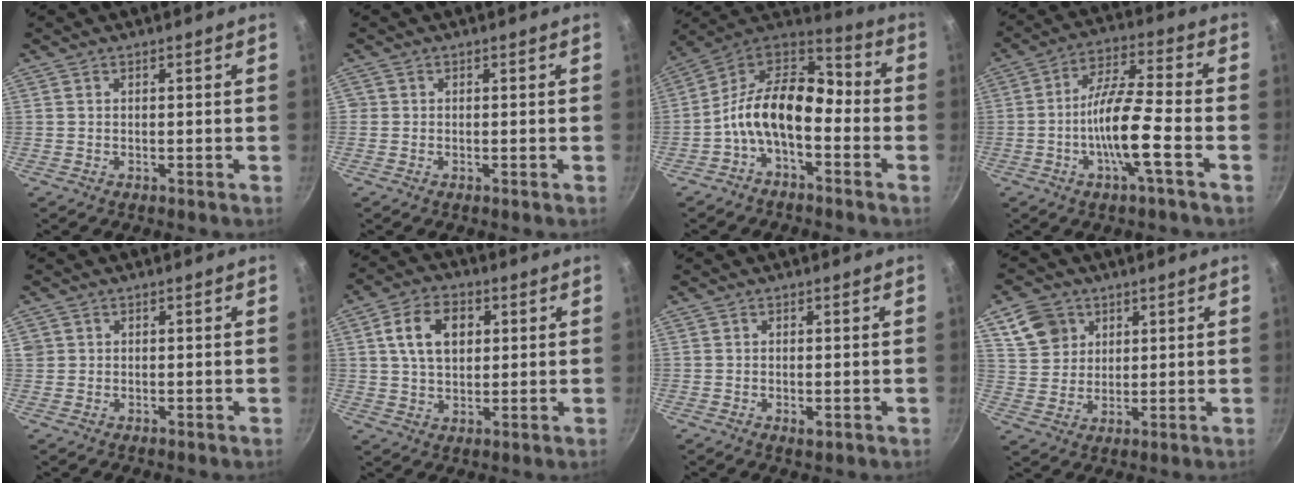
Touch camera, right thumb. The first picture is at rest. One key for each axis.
{"total": 0.5, "fx": -0.1, "fy": 0.5, "fz": -0.1, "tx": 0.001, "ty": 0.001, "tz": -0.002}
{"total": 14.7, "fx": -4.0, "fy": 8.5, "fz": 11.4, "tx": -0.188, "ty": 0.063, "tz": -0.096}
{"total": 11.6, "fx": -3.7, "fy": 1.9, "fz": 10.8, "tx": -0.197, "ty": 0.033, "tz": -0.078}
{"total": 1.3, "fx": 0.3, "fy": 1.2, "fz": 0.2, "tx": -0.001, "ty": 0.006, "tz": 0.007}
{"total": 10.1, "fx": 2.7, "fy": 6.9, "fz": 6.9, "tx": -0.105, "ty": 0.006, "tz": 0.044}
{"total": 1.5, "fx": -0.4, "fy": 0.7, "fz": 1.3, "tx": -0.025, "ty": -0.003, "tz": -0.006}
{"total": 8.7, "fx": 4.2, "fy": 6.9, "fz": 3.1, "tx": -0.035, "ty": 0.000, "tz": 0.087}